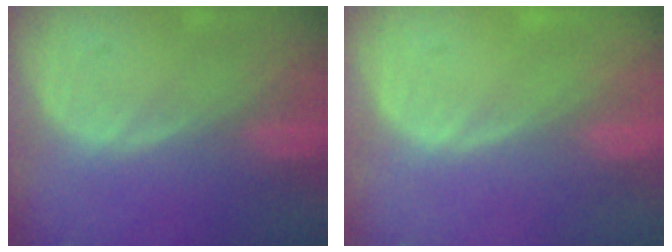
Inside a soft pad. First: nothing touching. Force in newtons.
{"total": 0.6, "press": 0.0, "slide": 0.6}